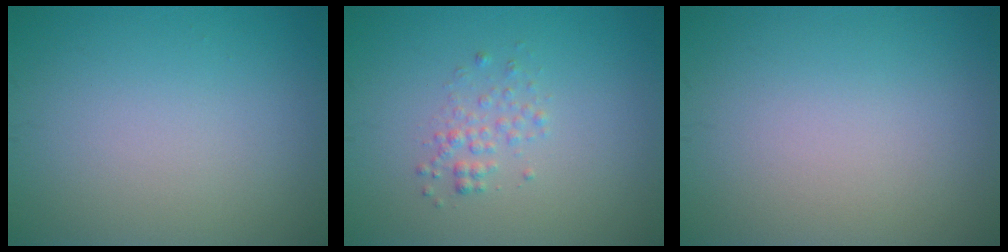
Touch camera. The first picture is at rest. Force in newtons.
{"total": 1.4, "press": 1.4, "slide": 0.1}
{"total": 0.0}